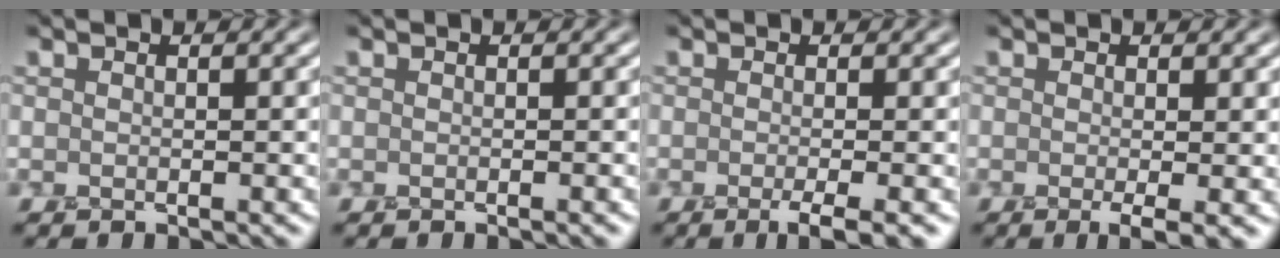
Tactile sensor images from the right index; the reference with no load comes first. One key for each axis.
{"total": 0.9, "fx": -0.7, "fy": 0.2, "fz": 0.5, "tx": 0.006, "ty": -0.006, "tz": -0.009}
{"total": 3.2, "fx": -1.5, "fy": 0.6, "fz": 2.7, "tx": -0.028, "ty": -0.016, "tz": -0.025}
{"total": 2.9, "fx": -0.9, "fy": 0.5, "fz": 2.7, "tx": -0.030, "ty": -0.014, "tz": -0.010}